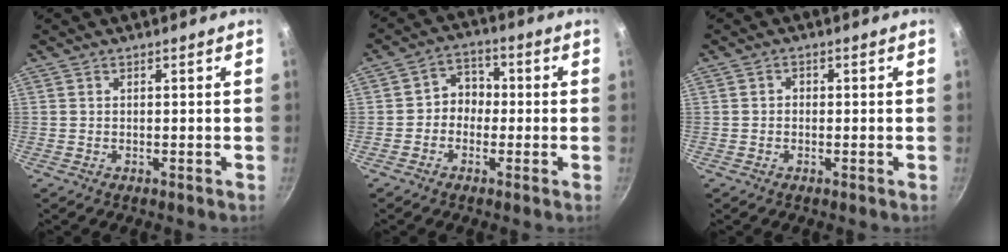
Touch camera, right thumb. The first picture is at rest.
{"total": 5.6, "force": [-0.7, 4.8, 2.8], "torque": [-0.005, 0.022, -0.026]}
{"total": 1.2, "force": [-0.2, 1.1, 0.5], "torque": [-0.007, 0.005, -0.006]}